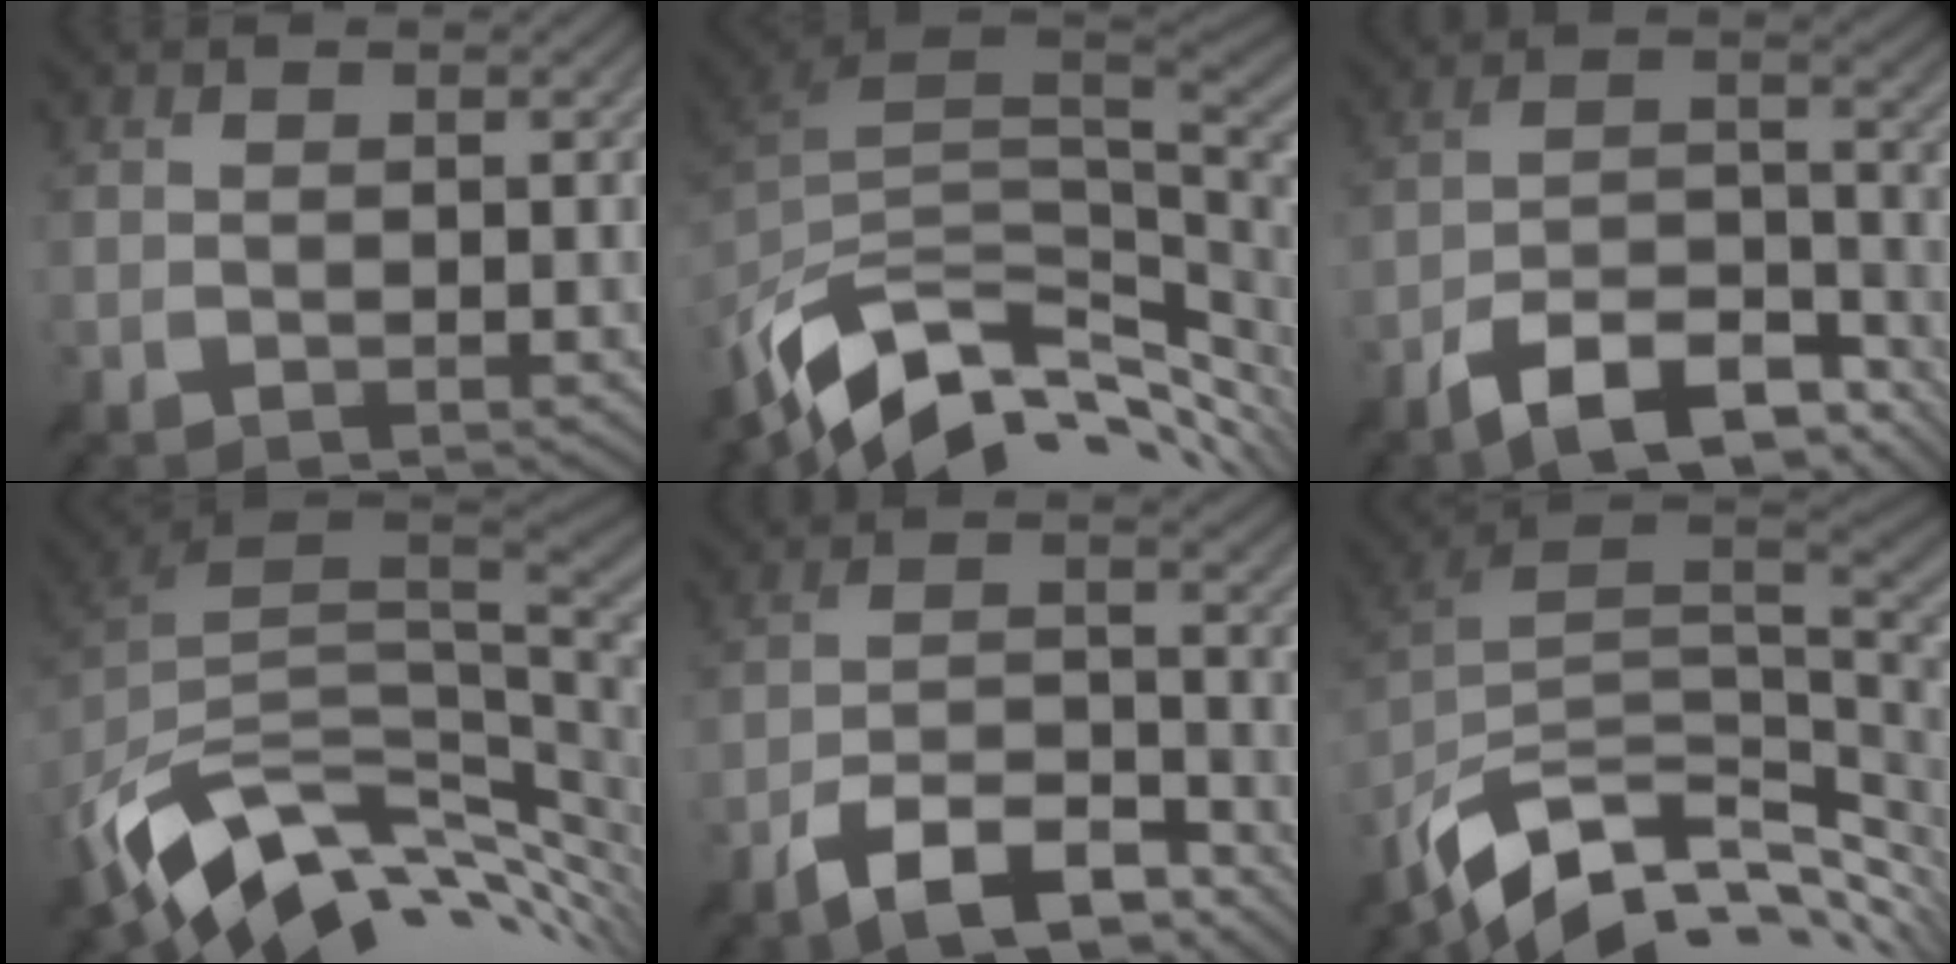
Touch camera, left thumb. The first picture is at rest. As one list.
[{"total": 13.1, "force": [-4.9, 7.4, 9.6], "torque": [-0.216, -0.024, -0.078]}, {"total": 12.3, "force": [-9.2, 4.0, 7.1], "torque": [-0.118, 0.001, -0.179]}, {"total": 13.5, "force": [-2.4, 8.5, 10.2], "torque": [-0.219, -0.025, -0.027]}, {"total": 10.3, "force": [-7.5, 3.4, 6.1], "torque": [-0.098, 0.001, -0.146]}, {"total": 12.9, "force": [-6.4, 6.7, 9.0], "torque": [-0.206, -0.013, -0.112]}]